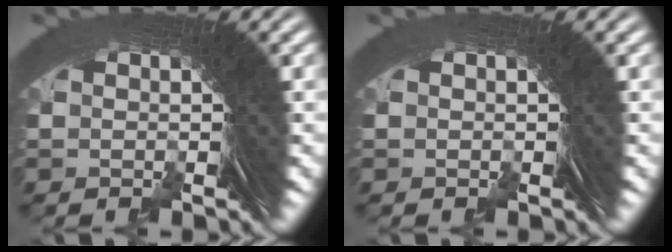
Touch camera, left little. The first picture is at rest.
{"total": 0.0}